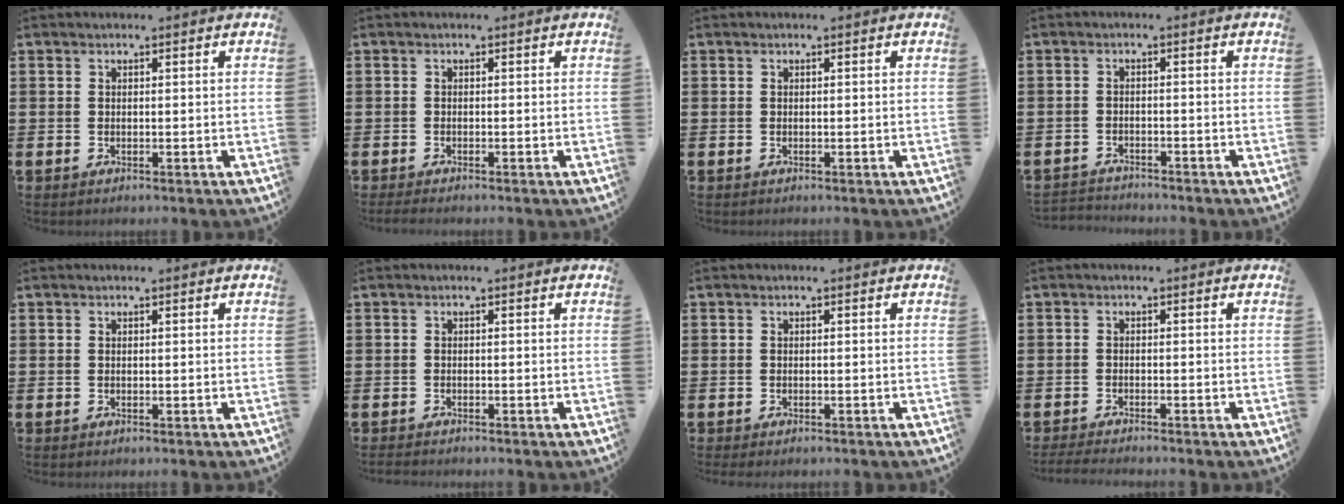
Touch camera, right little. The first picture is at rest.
{"total": 0.5, "force": [-0.3, 0.0, 0.4], "torque": [-0.006, 0.000, -0.006]}
{"total": 0.0}
{"total": 1.8, "force": [-1.8, 0.1, -0.2], "torque": [-0.001, 0.002, -0.040]}
{"total": 0.0}
{"total": 0.0}
{"total": 0.0}
{"total": 1.2, "force": [-1.1, -0.1, 0.5], "torque": [-0.007, 0.003, -0.021]}